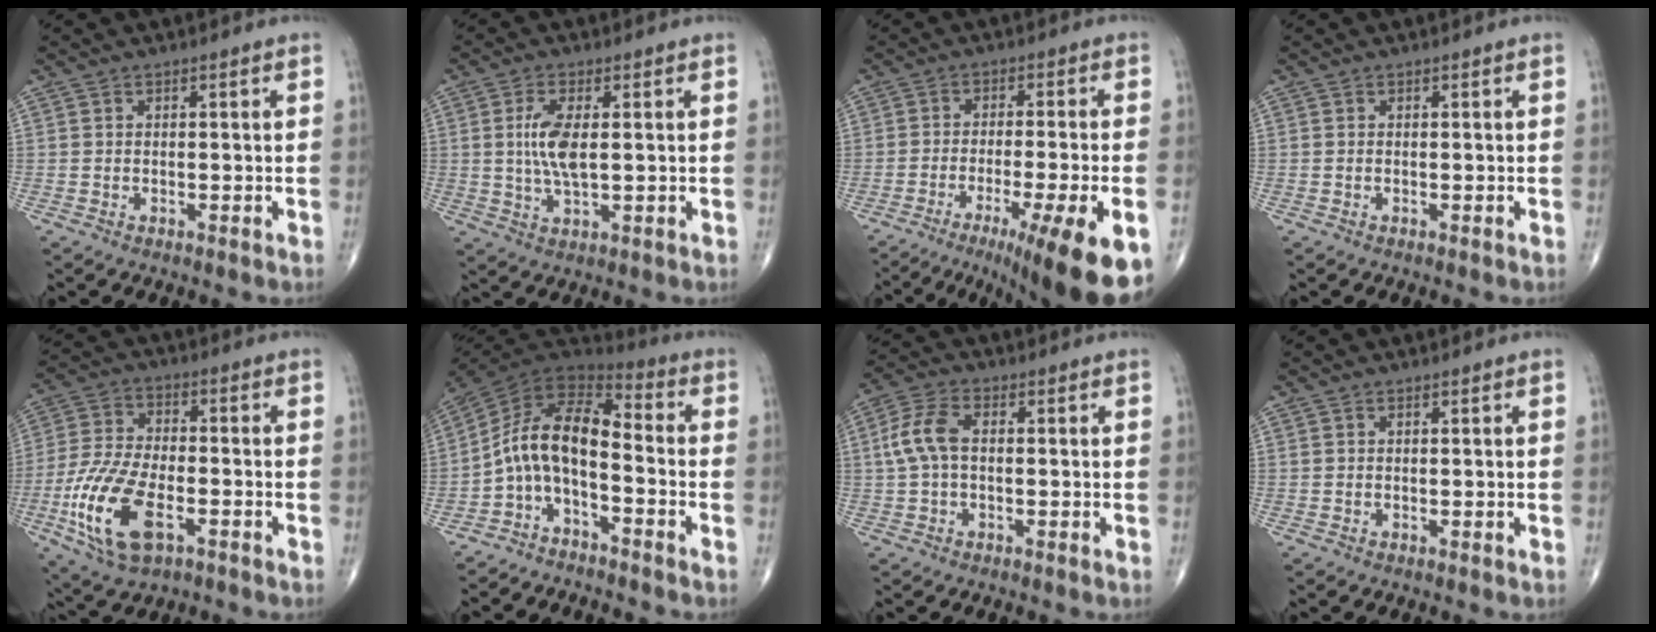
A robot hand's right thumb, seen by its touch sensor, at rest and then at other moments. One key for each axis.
{"total": 6.9, "fx": 0.8, "fy": 2.6, "fz": 6.3, "tx": -0.133, "ty": -0.008, "tz": 0.018}
{"total": 16.8, "fx": -9.4, "fy": 1.7, "fz": 13.8, "tx": -0.159, "ty": 0.012, "tz": -0.141}
{"total": 0.0}
{"total": 15.7, "fx": -5.8, "fy": 7.4, "fz": 12.5, "tx": -0.264, "ty": 0.010, "tz": -0.107}
{"total": 11.4, "fx": -3.6, "fy": 5.5, "fz": 9.3, "tx": -0.165, "ty": 0.087, "tz": -0.078}
{"total": 7.0, "fx": 0.4, "fy": 3.9, "fz": 5.8, "tx": -0.133, "ty": 0.022, "tz": 0.003}
{"total": 0.0}